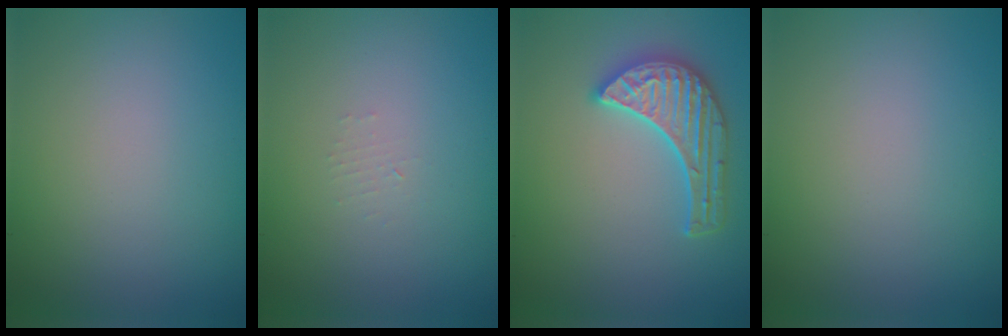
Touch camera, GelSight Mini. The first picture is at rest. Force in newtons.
{"total": 0.7, "press": 0.7, "slide": 0.1}
{"total": 4.5, "press": 4.1, "slide": 2.0}
{"total": 0.0}